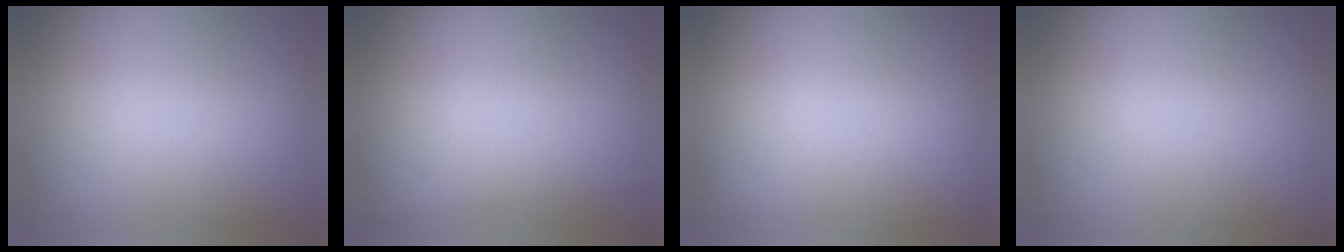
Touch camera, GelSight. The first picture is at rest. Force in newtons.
{"total": 2.0}
{"total": 1.4}
{"total": 2.7}